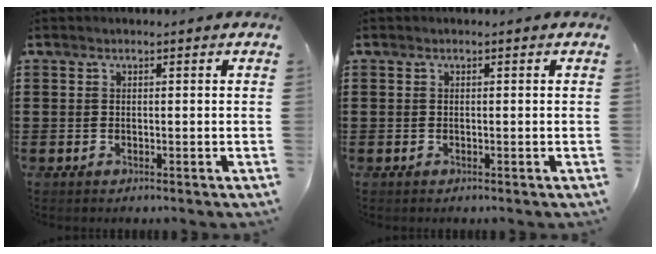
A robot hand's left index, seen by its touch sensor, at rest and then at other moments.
{"total": 0.0}